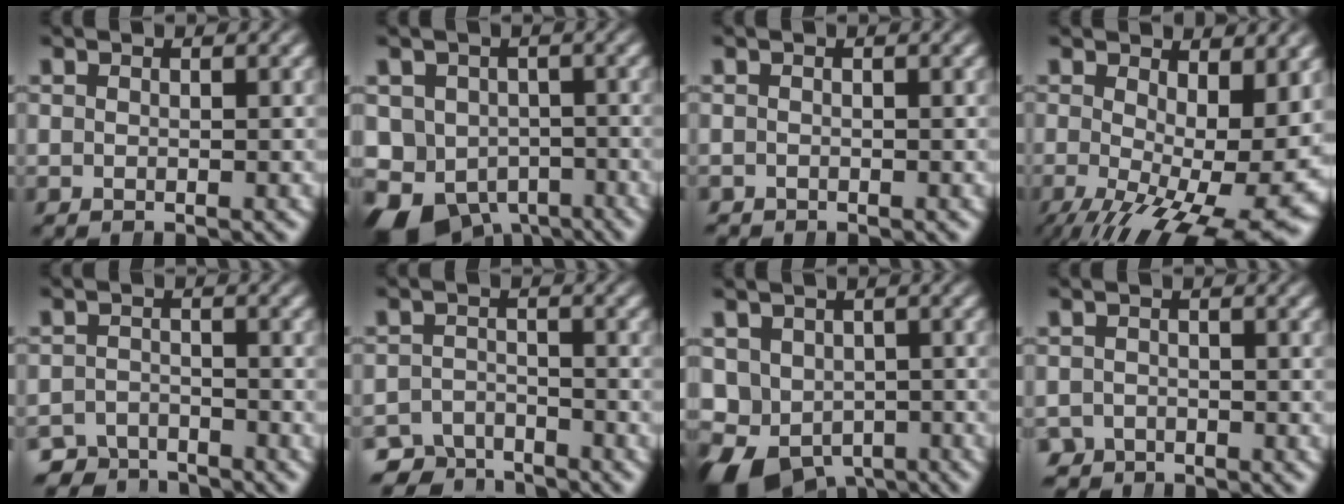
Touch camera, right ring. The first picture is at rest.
{"total": 13.0, "force": [-5.8, 10.7, 4.7], "torque": [-0.122, -0.070, -0.081]}
{"total": 0.6, "force": [-0.5, 0.2, -0.3], "torque": [0.001, -0.012, -0.005]}
{"total": 11.5, "force": [-4.1, 5.8, 9.0], "torque": [-0.151, -0.074, -0.026]}
{"total": 4.2, "force": [-4.0, 1.4, 0.0], "torque": [0.005, -0.020, -0.066]}
{"total": 4.8, "force": [-4.3, 2.1, 0.7], "torque": [-0.003, -0.022, -0.068]}
{"total": 9.9, "force": [-4.5, 7.9, 3.7], "torque": [-0.110, -0.064, -0.050]}
{"total": 2.8, "force": [-2.5, 1.3, -0.4], "torque": [0.006, -0.022, -0.038]}